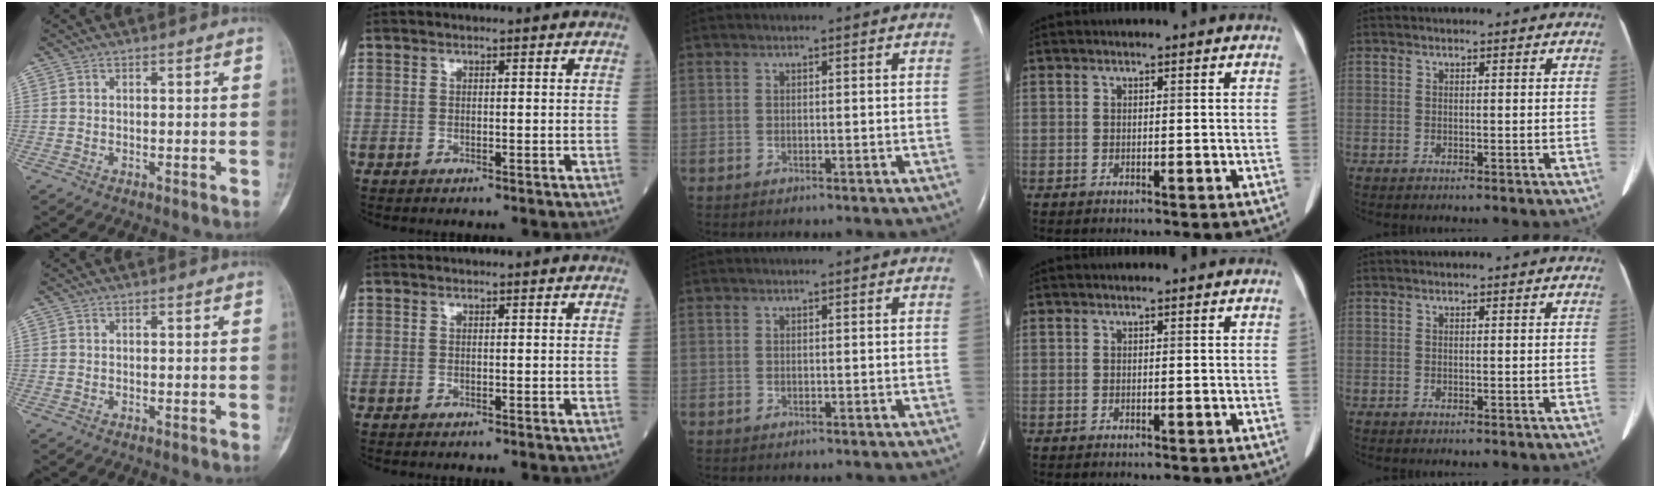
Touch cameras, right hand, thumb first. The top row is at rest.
{}